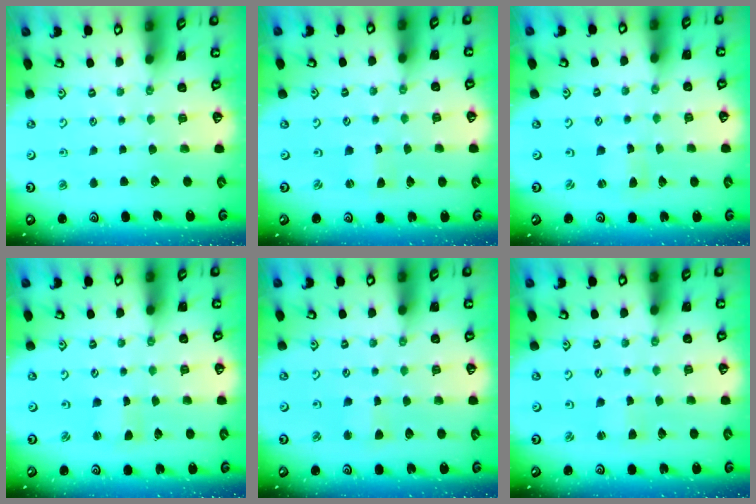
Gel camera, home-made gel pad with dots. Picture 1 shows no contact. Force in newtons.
{"total": 0.6, "press": 0.6, "slide": 0.0}
{"total": 0.0}
{"total": 1.2, "press": 1.2, "slide": 0.0}
{"total": 2.5, "press": 2.4, "slide": 0.3}
{"total": 1.6, "press": 1.6, "slide": 0.2}